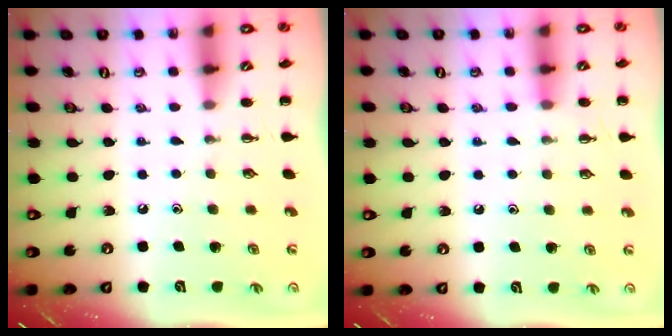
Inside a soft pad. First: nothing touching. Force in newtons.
{"total": 7.8, "press": 7.5, "slide": 2.2}